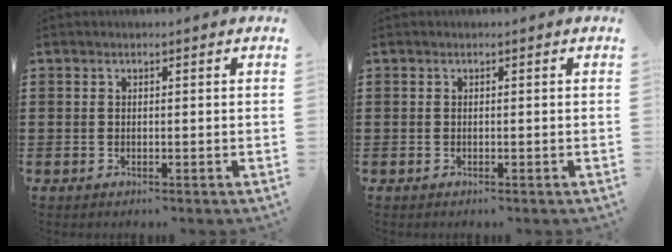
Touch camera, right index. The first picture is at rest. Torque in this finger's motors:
{"motor_torque": [-0.01, 0.01, 0.00, 0.00]}